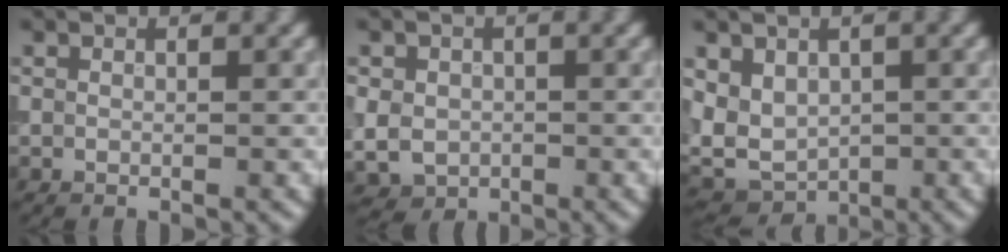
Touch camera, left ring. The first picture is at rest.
{"total": 3.3, "force": [-0.4, 2.8, 1.6], "torque": [-0.033, -0.002, -0.008]}
{"total": 4.9, "force": [0.4, 3.7, 3.2], "torque": [-0.065, -0.004, 0.008]}